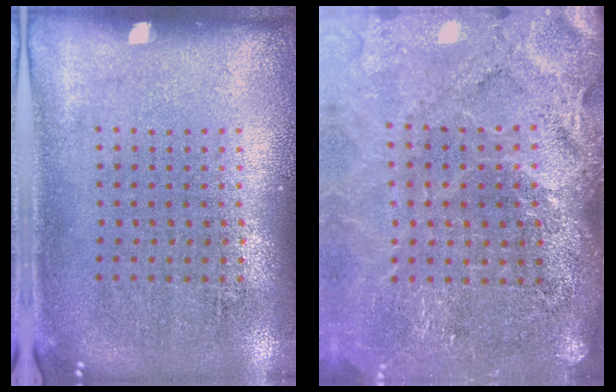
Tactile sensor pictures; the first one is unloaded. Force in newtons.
{"total": 3.7, "press": 3.1, "slide": 2.0}